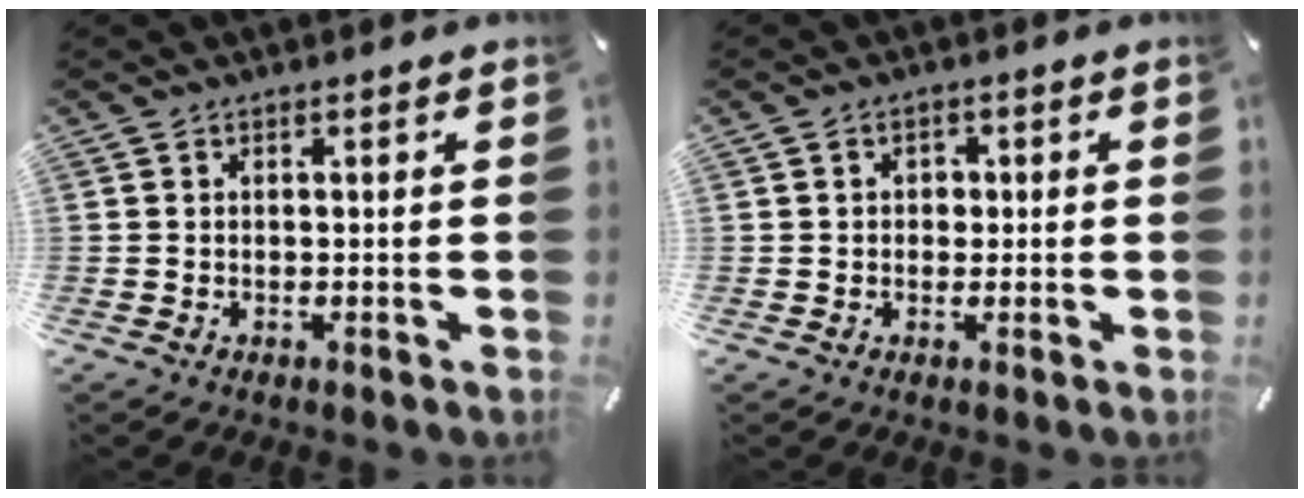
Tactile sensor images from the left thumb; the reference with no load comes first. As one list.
[{"total": 2.7, "force": [0.1, 2.2, 1.6], "torque": [-0.017, 0.002, -0.005]}]